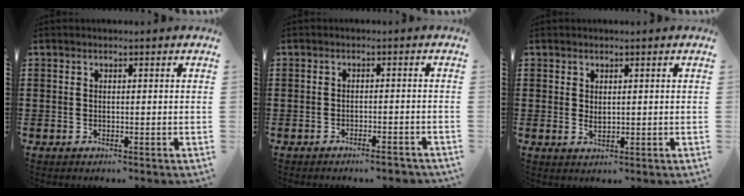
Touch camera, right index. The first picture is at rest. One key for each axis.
{"total": 2.1, "fx": -1.9, "fy": 0.0, "fz": 0.9, "tx": -0.017, "ty": 0.000, "tz": -0.037}
{"total": 1.2, "fx": 0.5, "fy": 0.6, "fz": 0.9, "tx": -0.017, "ty": 0.004, "tz": 0.009}